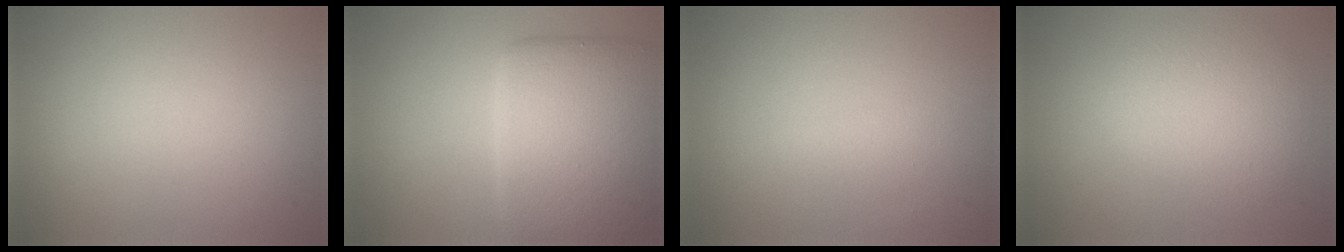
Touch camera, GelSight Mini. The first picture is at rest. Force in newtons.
{"total": 9.0, "press": 9.0, "slide": 0.1}
{"total": 1.1, "press": 1.1, "slide": 0.1}
{"total": 5.0, "press": 5.0, "slide": 0.1}